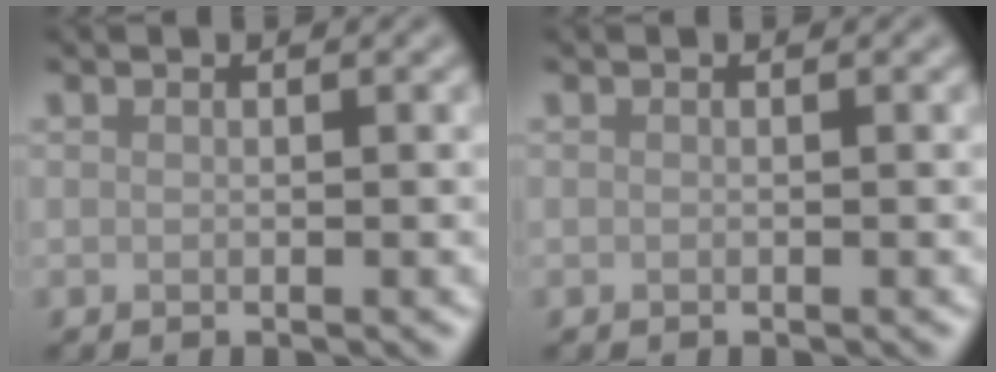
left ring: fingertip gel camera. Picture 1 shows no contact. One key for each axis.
{"total": 0.0}